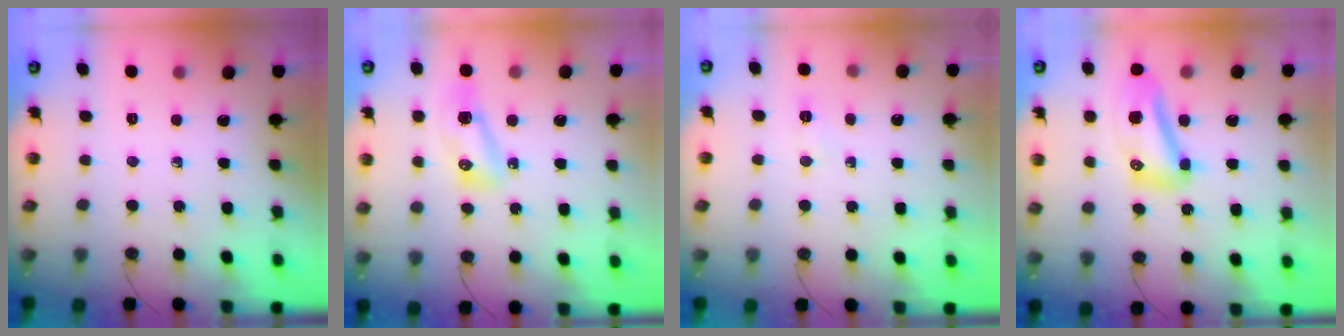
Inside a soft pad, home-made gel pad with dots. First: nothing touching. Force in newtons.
{"total": 7.8, "press": 7.8, "slide": 1.0}
{"total": 3.4, "press": 3.0, "slide": 1.6}
{"total": 18.9, "press": 16.1, "slide": 9.9}